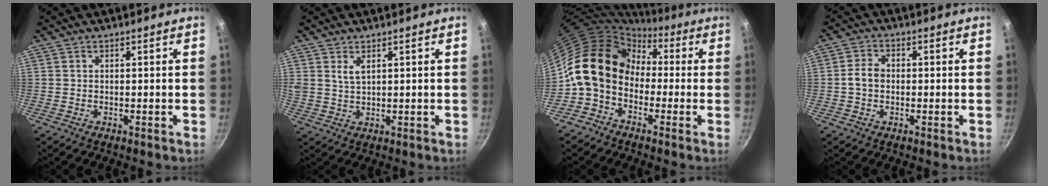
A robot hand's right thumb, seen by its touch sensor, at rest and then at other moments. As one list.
[{"total": 2.9, "force": [1.4, 1.6, 2.0], "torque": [-0.034, -0.008, 0.030]}, {"total": 14.5, "force": [-0.7, 11.3, 9.1], "torque": [-0.128, 0.042, -0.035]}, {"total": 3.9, "force": [-0.3, 3.0, 2.5], "torque": [-0.038, 0.016, -0.012]}]